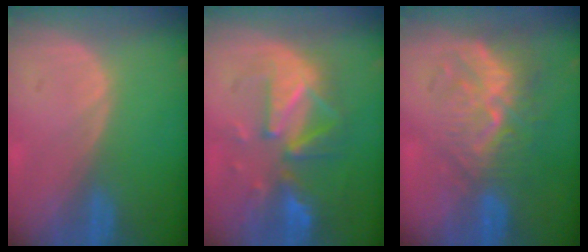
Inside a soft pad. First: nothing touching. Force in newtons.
{"total": 9.8, "press": 8.9, "slide": 4.2}
{"total": 10.0, "press": 8.7, "slide": 5.1}